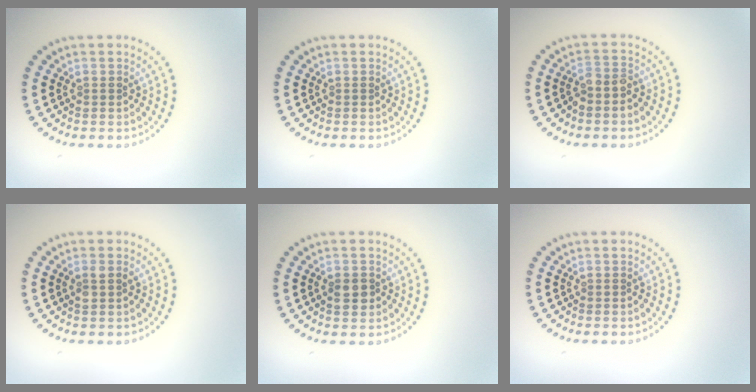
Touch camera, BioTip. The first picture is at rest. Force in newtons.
{"total": 0.0}
{"total": 1.8, "press": 1.5, "slide": 1.0}
{"total": 1.2, "press": 1.1, "slide": 0.5}
{"total": 1.7, "press": 1.6, "slide": 0.5}
{"total": 0.0}